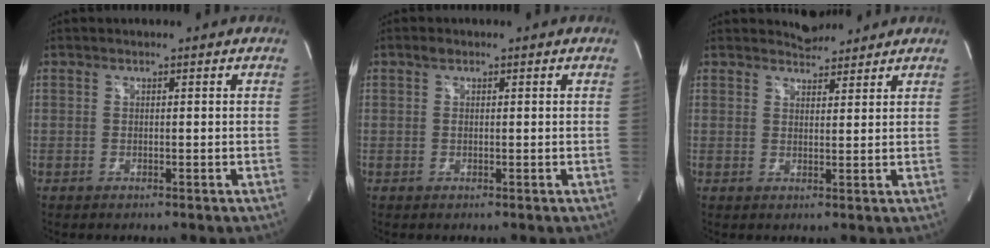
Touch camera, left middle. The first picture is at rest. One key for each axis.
{"total": 0.9, "fx": 0.5, "fy": 0.5, "fz": 0.5, "tx": -0.014, "ty": 0.003, "tz": 0.009}
{"total": 3.2, "fx": 3.1, "fy": 0.8, "fz": 0.1, "tx": -0.007, "ty": 0.003, "tz": 0.050}